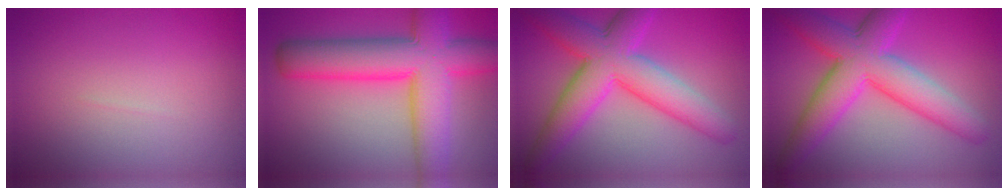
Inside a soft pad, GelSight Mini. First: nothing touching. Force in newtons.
{"total": 11.1, "press": 11.1, "slide": 0.3}
{"total": 8.9, "press": 8.9, "slide": 0.1}
{"total": 8.9, "press": 8.9, "slide": 0.1}